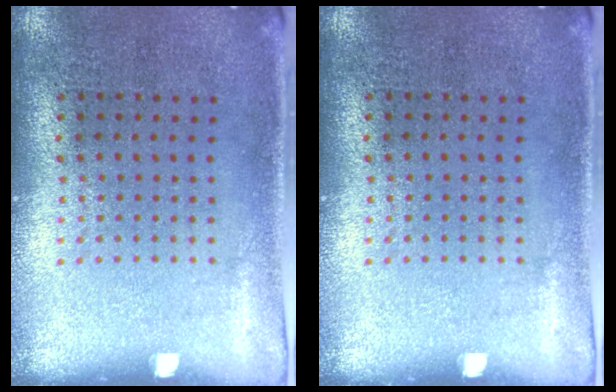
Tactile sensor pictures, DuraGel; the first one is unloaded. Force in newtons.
{"total": 0.0}